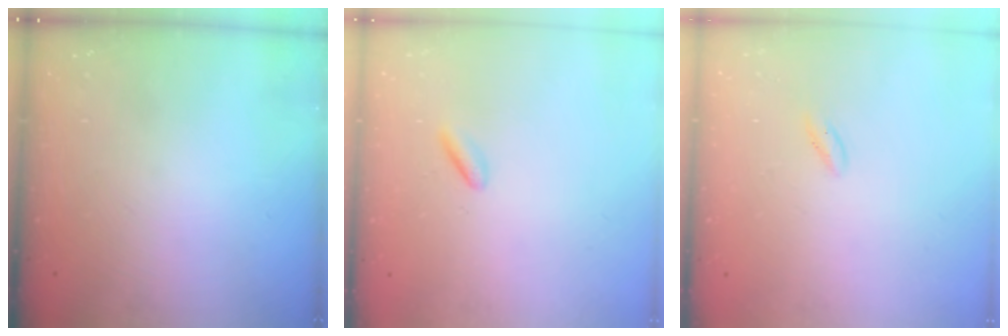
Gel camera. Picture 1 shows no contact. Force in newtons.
{"total": 2.2, "press": 2.0, "slide": 0.9}
{"total": 0.5, "press": 0.0, "slide": 0.5}